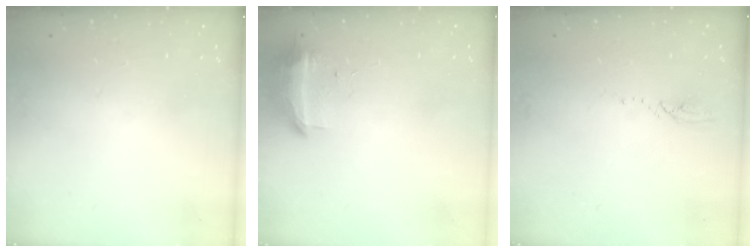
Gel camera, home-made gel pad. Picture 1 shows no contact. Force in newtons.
{"total": 17.9, "press": 11.3, "slide": 13.9}
{"total": 2.3, "press": 2.3, "slide": 0.3}